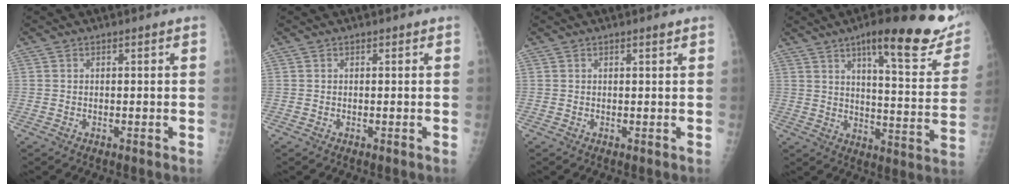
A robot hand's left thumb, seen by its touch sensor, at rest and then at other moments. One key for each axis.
{"total": 0.0}
{"total": 0.6, "fx": 0.5, "fy": 0.0, "fz": 0.4, "tx": -0.008, "ty": -0.003, "tz": 0.008}
{"total": 21.5, "fx": 13.6, "fy": 4.9, "fz": 15.9, "tx": -0.179, "ty": -0.055, "tz": 0.180}